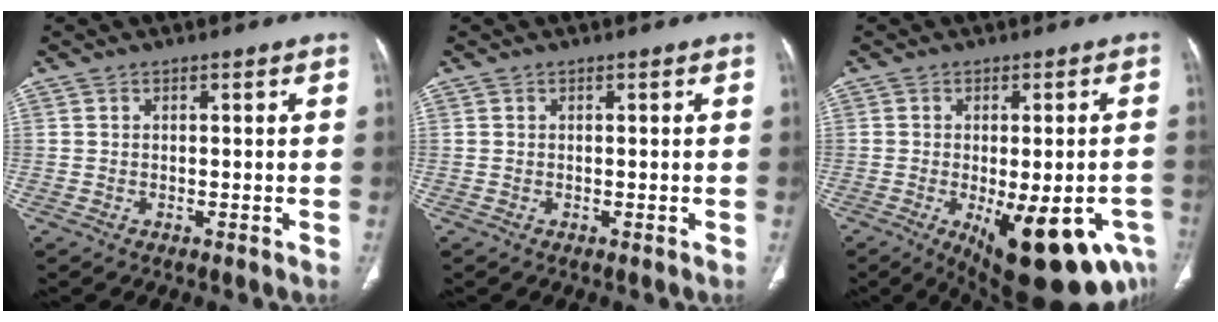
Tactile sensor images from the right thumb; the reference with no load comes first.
{"total": 0.0}
{"total": 18.7, "force": [-8.1, 7.0, 15.4], "torque": [-0.143, -0.001, -0.093]}